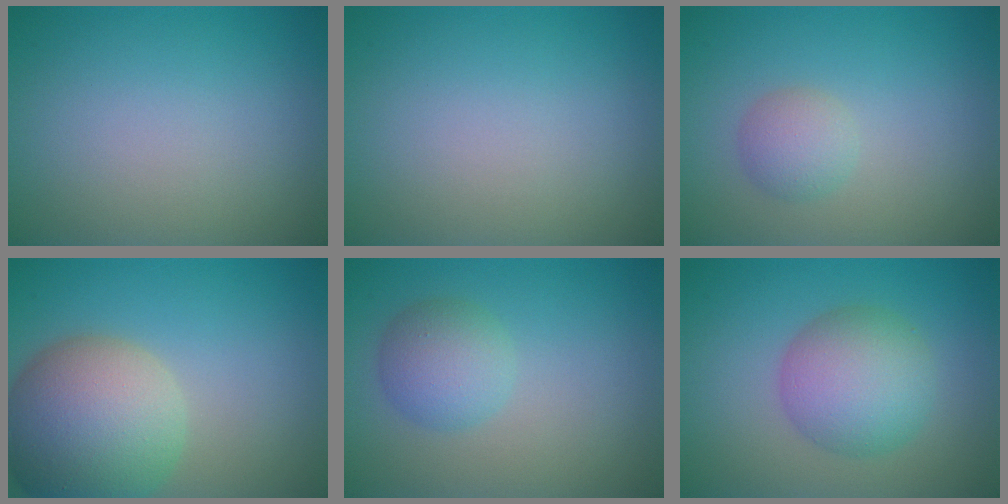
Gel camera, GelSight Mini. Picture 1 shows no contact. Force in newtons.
{"total": 0.0}
{"total": 2.0, "press": 2.0, "slide": 0.1}
{"total": 10.6, "press": 10.5, "slide": 0.8}
{"total": 3.3, "press": 3.3, "slide": 0.1}
{"total": 5.7, "press": 5.7, "slide": 0.2}